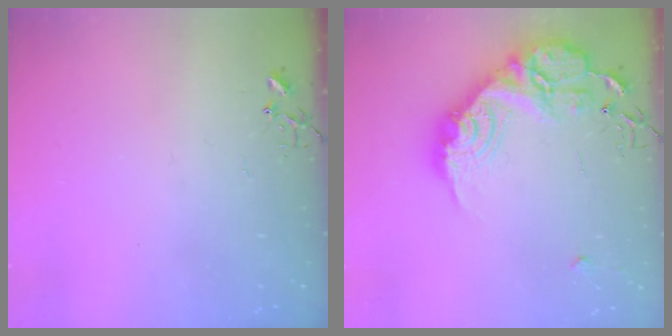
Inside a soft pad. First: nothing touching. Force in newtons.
{"total": 23.6, "press": 23.5, "slide": 1.7}